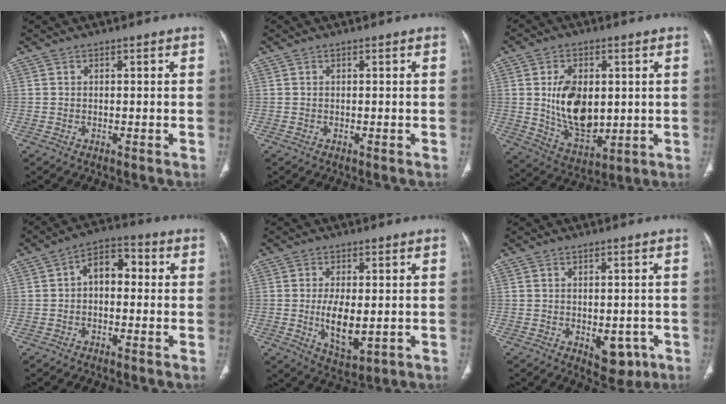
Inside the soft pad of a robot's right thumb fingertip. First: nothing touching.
{"total": 0.0}
{"total": 13.4, "force": [1.2, 8.4, 10.4], "torque": [-0.151, -0.017, 0.037]}
{"total": 7.1, "force": [0.1, 4.6, 5.3], "torque": [-0.061, 0.028, -0.011]}
{"total": 8.0, "force": [-0.8, 3.7, 7.0], "torque": [-0.120, -0.017, -0.003]}
{"total": 5.7, "force": [-1.9, 3.4, 4.2], "torque": [-0.030, 0.002, -0.012]}